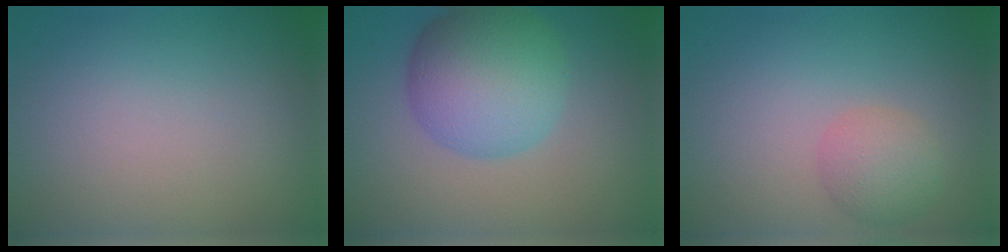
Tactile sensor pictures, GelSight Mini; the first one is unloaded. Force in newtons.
{"total": 8.6, "press": 8.6, "slide": 0.1}
{"total": 2.7, "press": 2.7, "slide": 0.1}